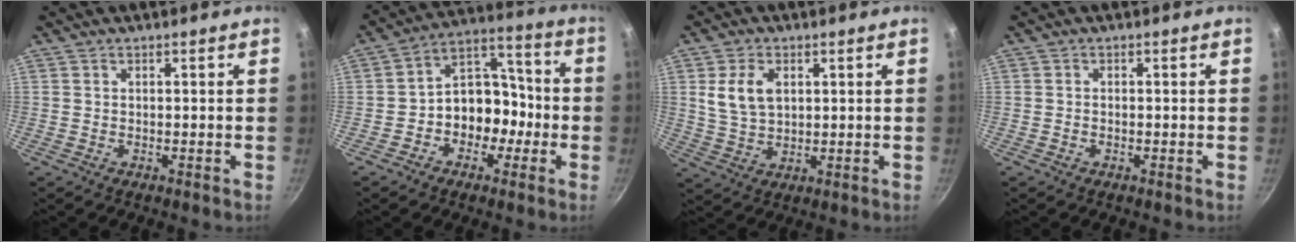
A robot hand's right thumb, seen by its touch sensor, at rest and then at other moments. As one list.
[{"total": 11.7, "force": [-3.4, 9.2, 6.4], "torque": [-0.031, 0.070, -0.063]}, {"total": 7.5, "force": [2.1, 4.9, 5.3], "torque": [-0.091, -0.009, 0.042]}, {"total": 0.5, "force": [-0.3, 0.3, 0.3], "torque": [-0.008, 0.004, -0.007]}]